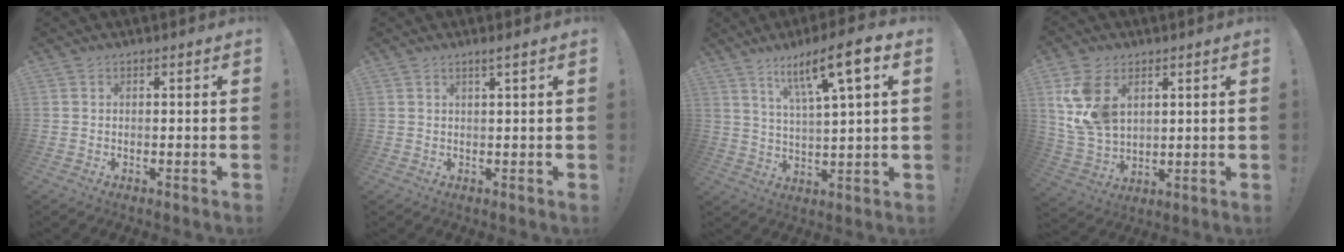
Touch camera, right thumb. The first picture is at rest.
{"total": 2.1, "force": [1.3, -0.3, 1.6], "torque": [-0.025, -0.004, 0.020]}
{"total": 12.7, "force": [6.8, 1.7, 10.6], "torque": [-0.166, -0.035, 0.099]}
{"total": 13.3, "force": [5.1, 9.3, 8.0], "torque": [-0.146, -0.022, 0.104]}